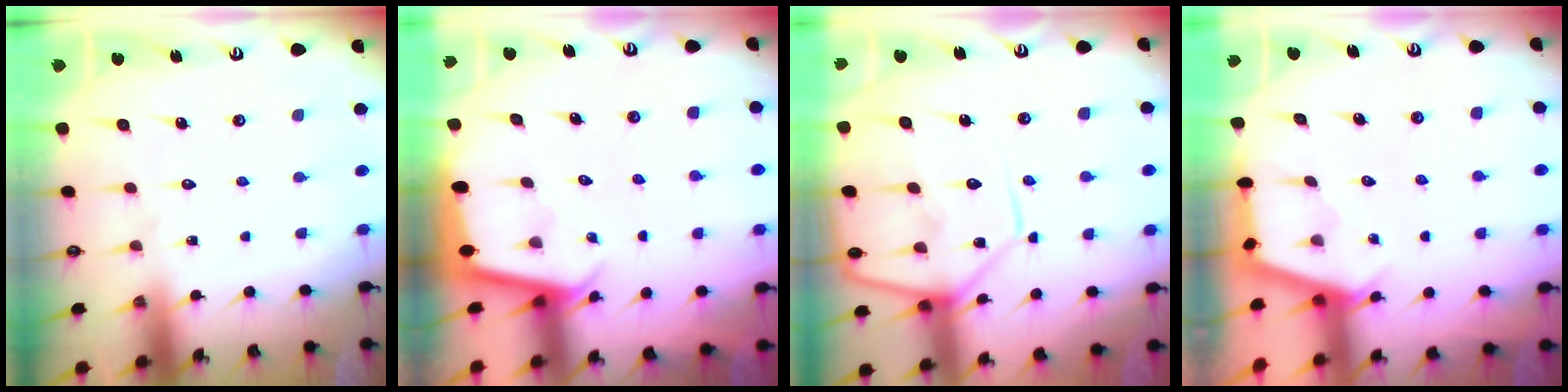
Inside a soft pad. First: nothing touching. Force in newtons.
{"total": 2.5, "press": 2.5, "slide": 0.1}
{"total": 12.8, "press": 12.7, "slide": 1.1}
{"total": 2.8, "press": 2.8, "slide": 0.3}